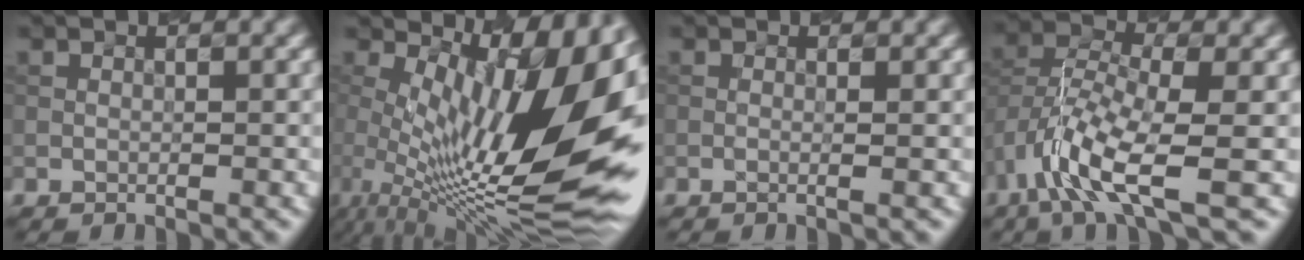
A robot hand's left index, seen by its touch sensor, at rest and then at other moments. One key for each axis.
{"total": 14.5, "fx": 2.3, "fy": 4.9, "fz": 13.4, "tx": -0.191, "ty": -0.009, "tz": 0.046}
{"total": 0.9, "fx": 0.0, "fy": 0.3, "fz": 0.8, "tx": -0.013, "ty": -0.004, "tz": -0.006}
{"total": 7.3, "fx": -3.3, "fy": 2.6, "fz": 6.0, "tx": -0.120, "ty": -0.001, "tz": -0.075}